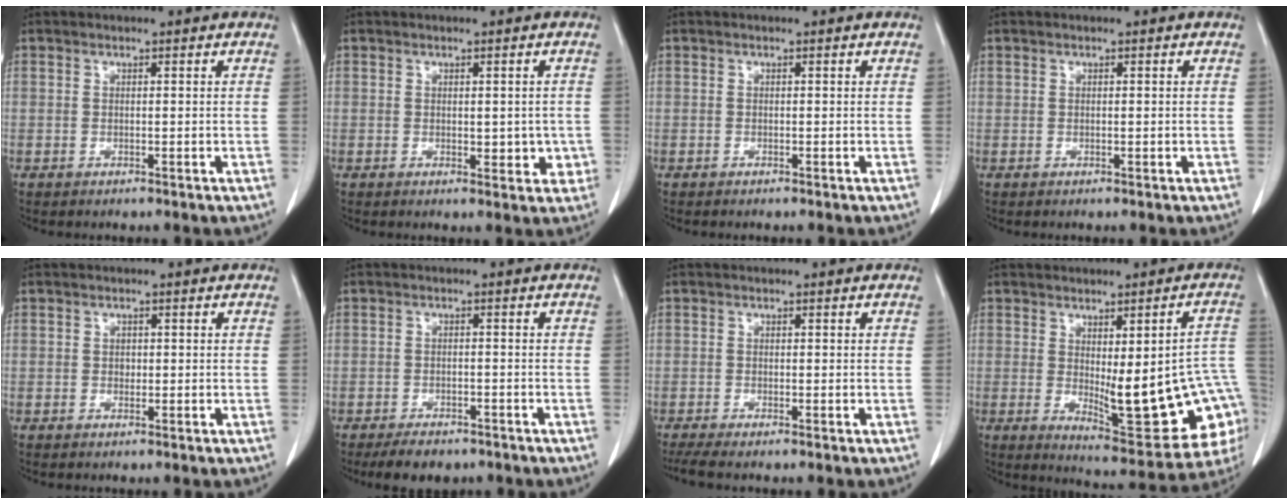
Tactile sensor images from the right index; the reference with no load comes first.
{"total": 3.6, "force": [-0.4, 1.9, 3.0], "torque": [-0.026, -0.001, 0.003]}
{"total": 0.0}
{"total": 0.0}
{"total": 0.9, "force": [0.0, 0.7, 0.5], "torque": [-0.008, 0.002, -0.001]}
{"total": 5.2, "force": [-4.1, 2.3, 2.2], "torque": [-0.031, -0.002, -0.061]}
{"total": 2.4, "force": [-1.9, 0.0, 1.4], "torque": [-0.029, -0.007, -0.038]}
{"total": 18.2, "force": [-2.5, 4.7, 17.4], "torque": [-0.154, 0.002, -0.009]}